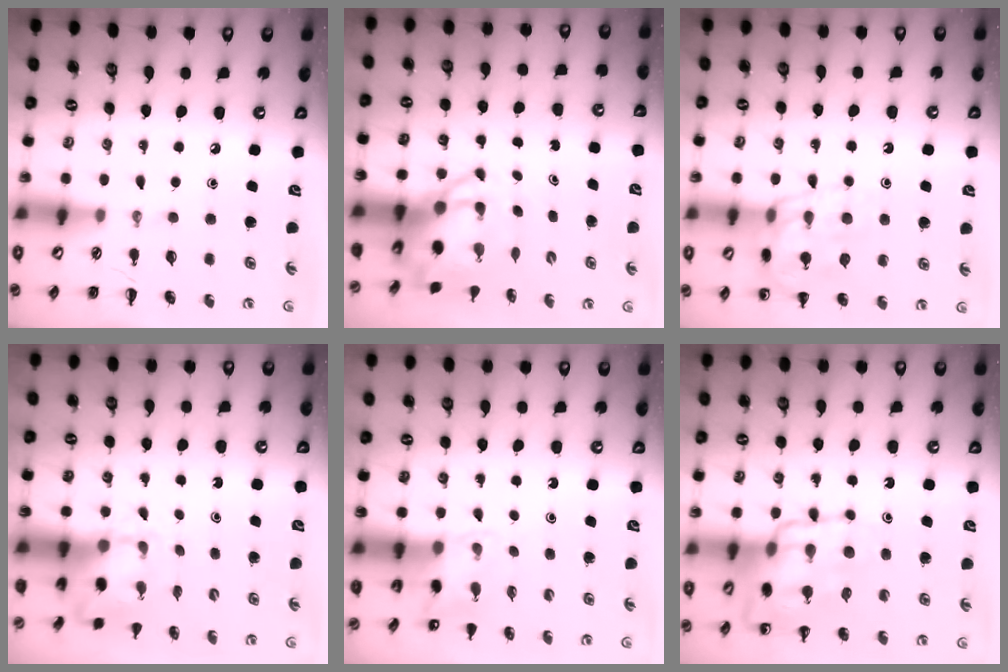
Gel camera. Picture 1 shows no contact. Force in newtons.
{"total": 6.6, "press": 6.3, "slide": 2.1}
{"total": 14.7, "press": 14.7, "slide": 1.5}
{"total": 2.1, "press": 2.0, "slide": 0.7}
{"total": 2.5, "press": 2.3, "slide": 1.0}
{"total": 15.8, "press": 15.3, "slide": 3.7}